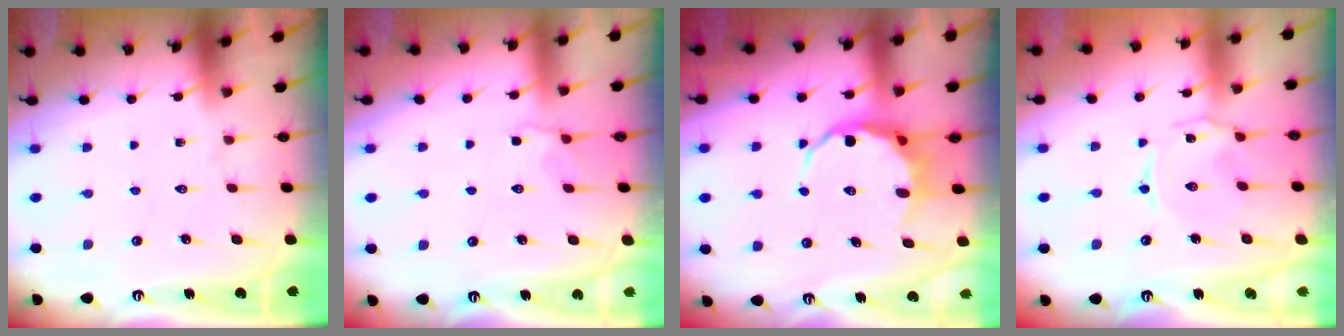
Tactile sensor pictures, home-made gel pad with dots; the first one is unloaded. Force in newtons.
{"total": 3.0, "press": 2.5, "slide": 1.6}
{"total": 6.9, "press": 6.6, "slide": 1.7}
{"total": 0.8, "press": 0.7, "slide": 0.4}